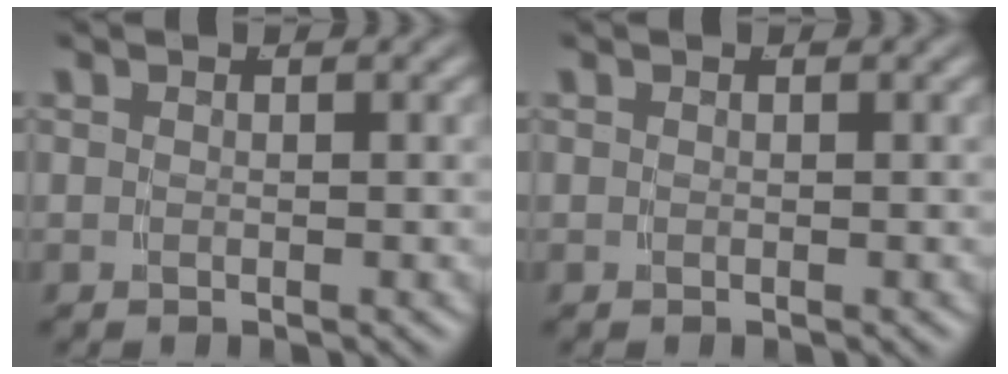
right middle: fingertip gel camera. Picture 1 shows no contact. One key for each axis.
{"total": 0.0}